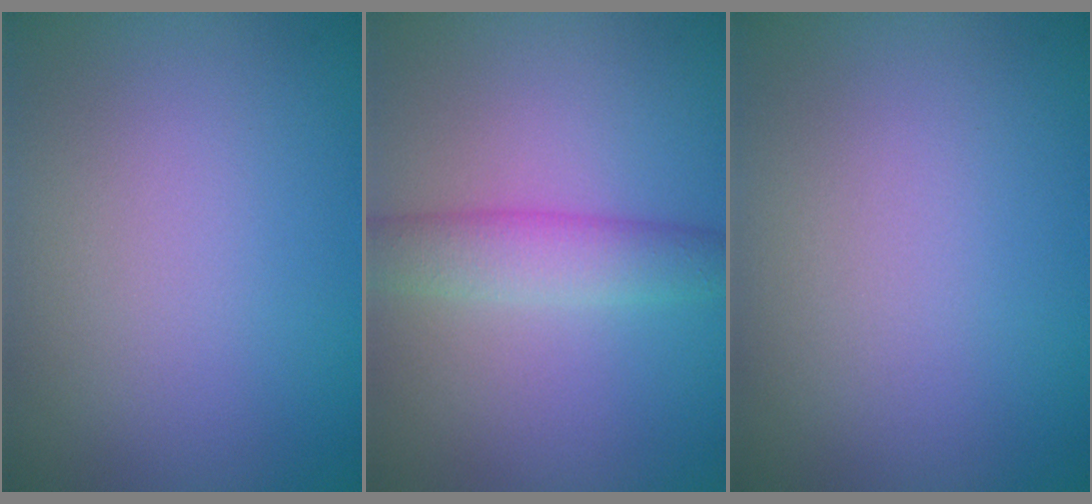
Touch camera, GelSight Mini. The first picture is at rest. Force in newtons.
{"total": 3.6, "press": 3.6, "slide": 0.1}
{"total": 0.0}